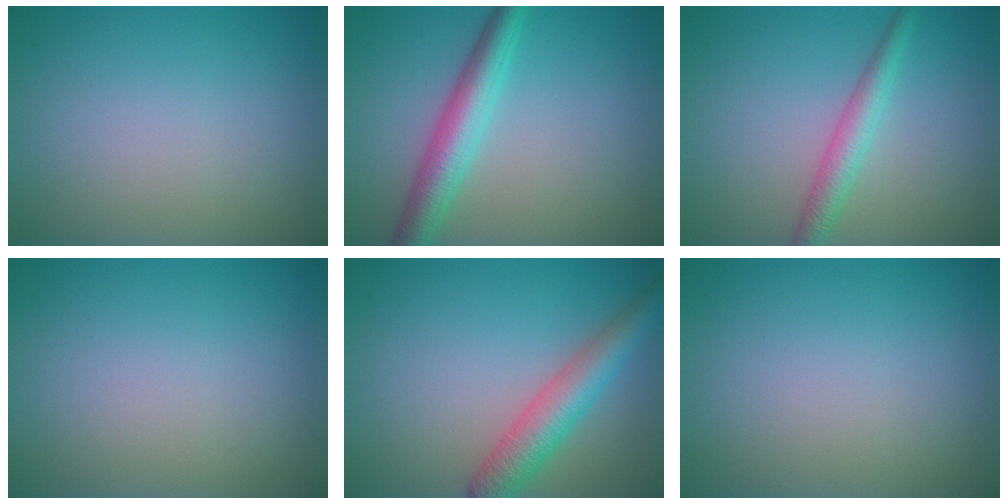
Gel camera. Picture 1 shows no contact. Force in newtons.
{"total": 4.4, "press": 4.4, "slide": 0.1}
{"total": 2.6, "press": 2.6, "slide": 0.2}
{"total": 0.0}
{"total": 4.7, "press": 4.7, "slide": 0.1}
{"total": 0.0}